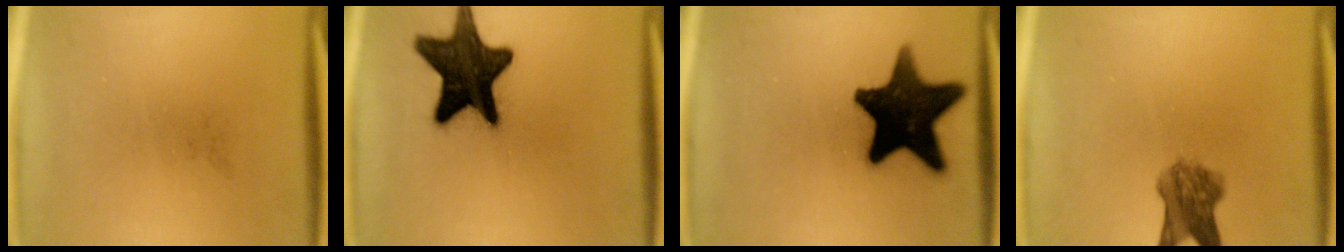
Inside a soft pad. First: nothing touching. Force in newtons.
{"total": 17.4}
{"total": 17.9}
{"total": 5.9}